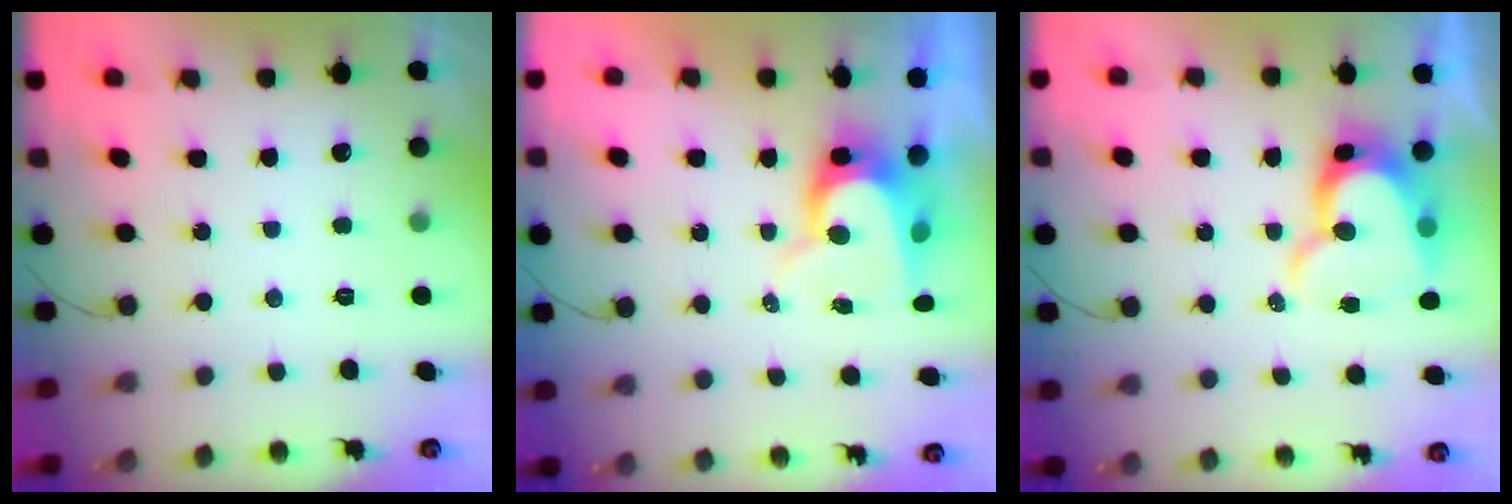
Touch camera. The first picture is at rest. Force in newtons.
{"total": 9.0, "press": 9.0, "slide": 0.8}
{"total": 12.5, "press": 12.5, "slide": 1.2}